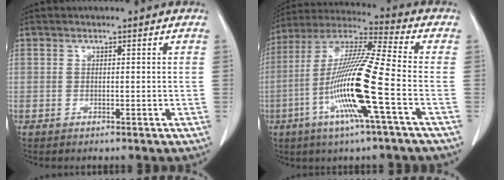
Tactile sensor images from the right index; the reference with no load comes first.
{"total": 16.6, "force": [-5.0, -0.4, 15.9], "torque": [-0.318, -0.011, -0.105]}